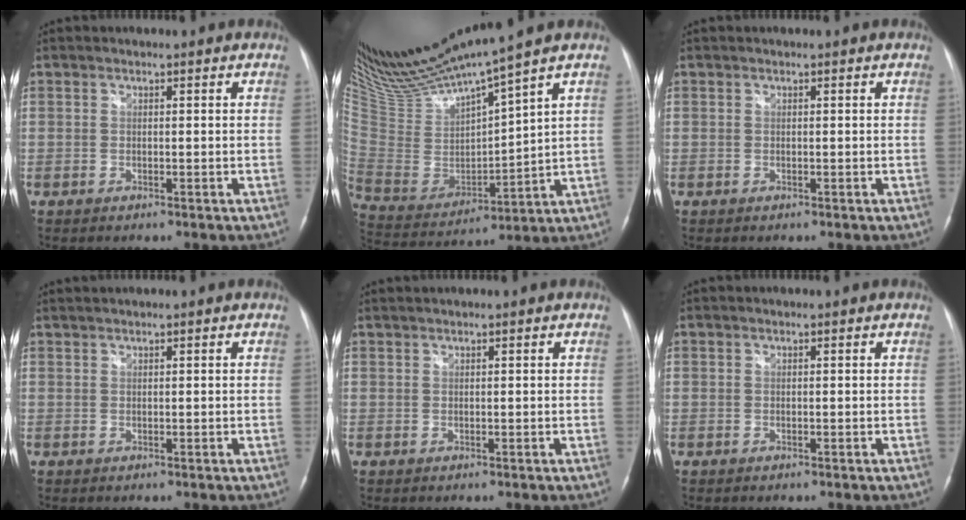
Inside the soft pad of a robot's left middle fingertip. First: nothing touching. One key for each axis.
{"total": 16.2, "fx": 14.1, "fy": -0.7, "fz": 7.9, "tx": -0.160, "ty": -0.016, "tz": 0.281}
{"total": 0.0}
{"total": 0.8, "fx": 0.8, "fy": -0.2, "fz": 0.3, "tx": -0.009, "ty": 0.009, "tz": 0.020}
{"total": 0.6, "fx": 0.6, "fy": -0.1, "fz": 0.2, "tx": -0.007, "ty": 0.010, "tz": 0.016}
{"total": 0.0}